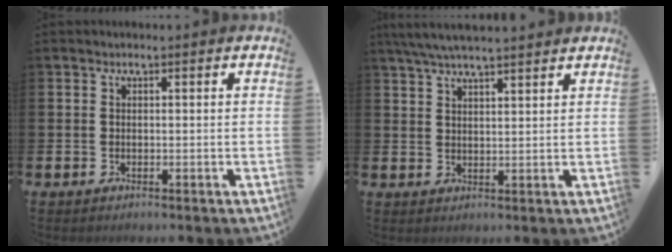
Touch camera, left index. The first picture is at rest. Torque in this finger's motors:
{"motor_torque": [1.01, -1.12, 0.65, 0.16]}